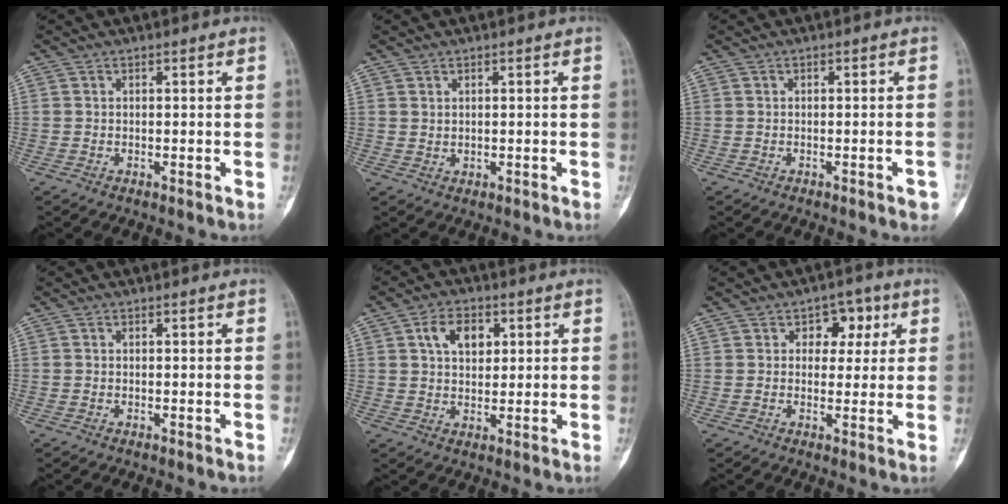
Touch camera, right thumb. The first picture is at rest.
{"total": 0.8, "force": [0.6, 0.5, 0.4], "torque": [-0.001, -0.005, 0.012]}
{"total": 1.8, "force": [-1.0, 0.5, 1.4], "torque": [-0.016, 0.008, -0.011]}
{"total": 0.0}
{"total": 7.0, "force": [2.4, 4.5, 4.7], "torque": [-0.063, -0.001, 0.039]}
{"total": 5.5, "force": [1.8, 4.3, 2.9], "torque": [0.001, 0.001, 0.018]}